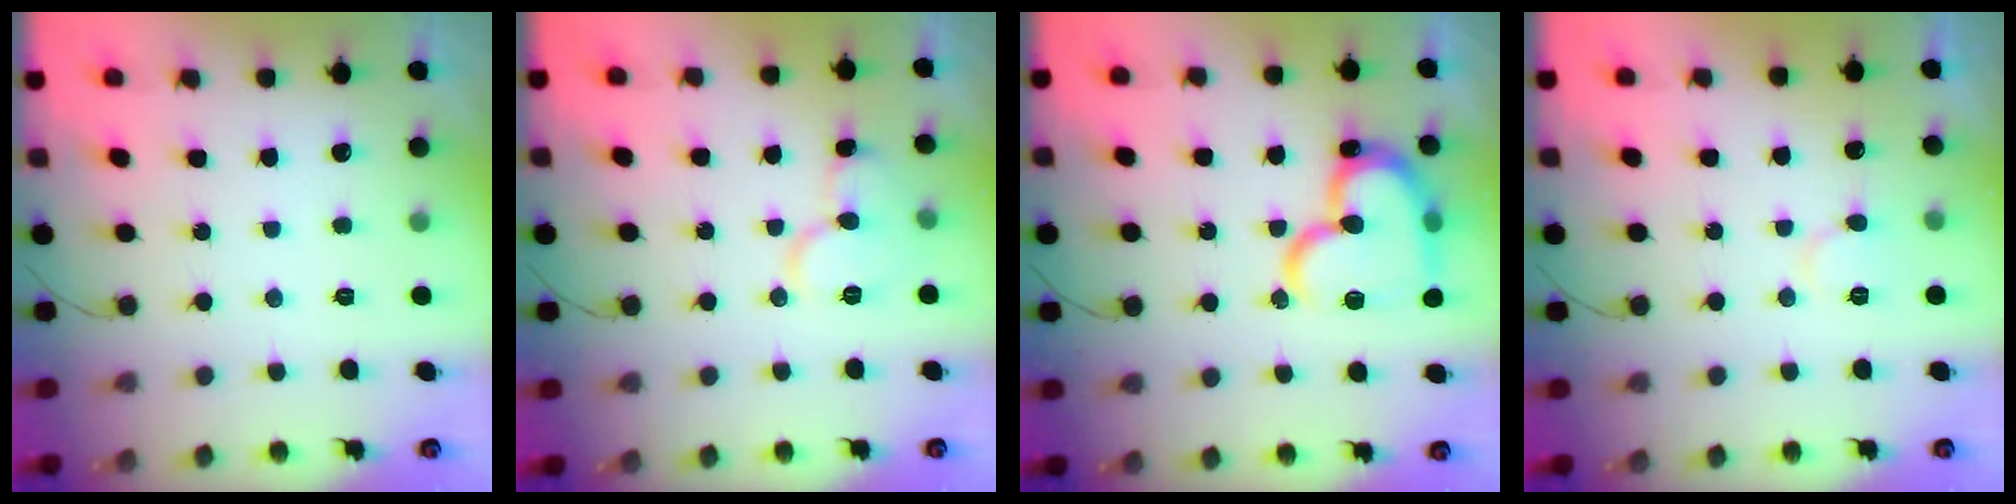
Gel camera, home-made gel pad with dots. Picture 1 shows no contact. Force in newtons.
{"total": 9.9, "press": 9.9, "slide": 0.8}
{"total": 21.6, "press": 21.5, "slide": 2.3}
{"total": 6.4, "press": 6.4, "slide": 0.6}